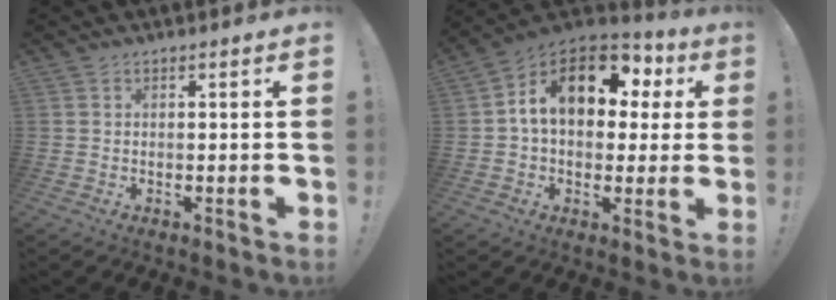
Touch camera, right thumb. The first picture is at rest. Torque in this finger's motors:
{"motor_torque": [2.52, 2.49, 0.48, -0.06, 0.23]}